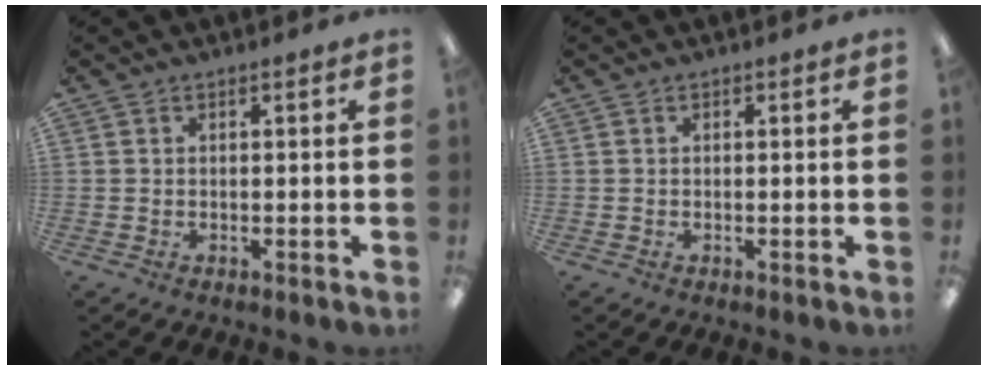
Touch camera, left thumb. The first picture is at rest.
{"total": 0.0}